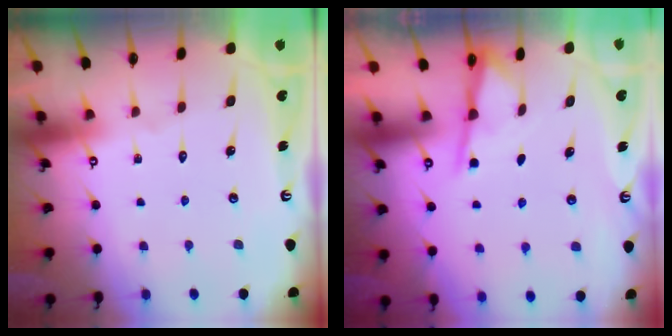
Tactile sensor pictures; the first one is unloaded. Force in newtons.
{"total": 2.2, "press": 2.2, "slide": 0.3}